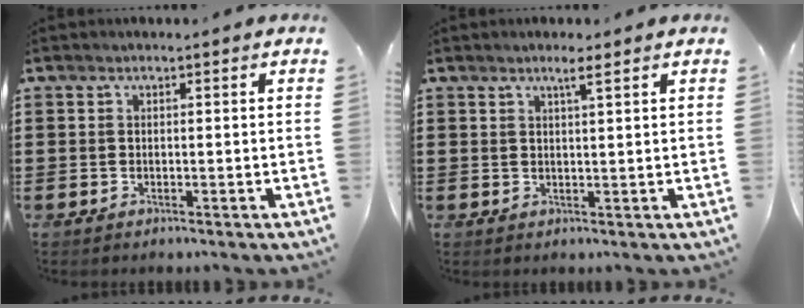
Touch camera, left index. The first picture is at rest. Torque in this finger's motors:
{"motor_torque": [0.00, 0.00, 0.00, 0.05]}